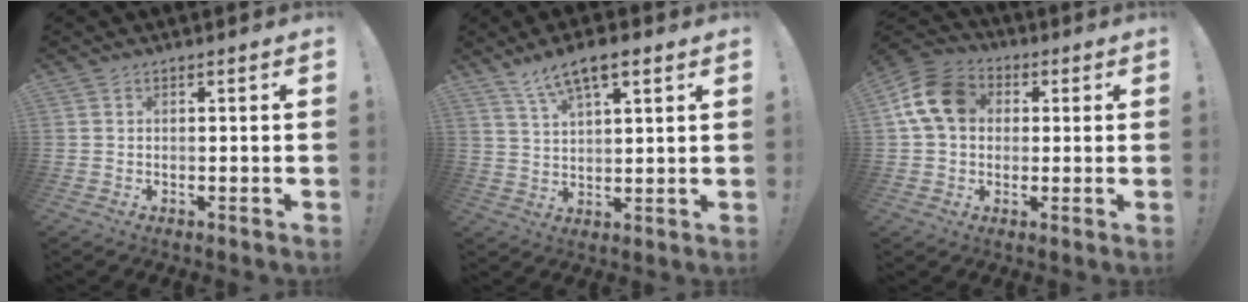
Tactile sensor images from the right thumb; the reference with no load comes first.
{"total": 8.7, "force": [5.6, 3.0, 5.9], "torque": [-0.104, -0.018, 0.104]}
{"total": 13.8, "force": [3.0, 10.7, 8.3], "torque": [-0.144, 0.010, 0.063]}